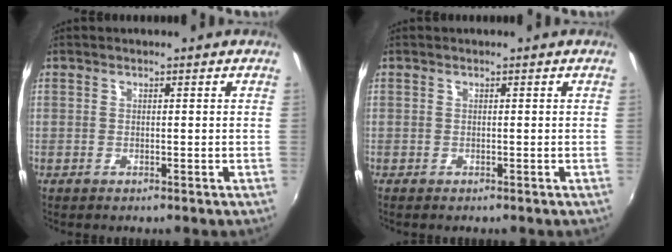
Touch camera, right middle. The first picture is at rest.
{"total": 0.0}